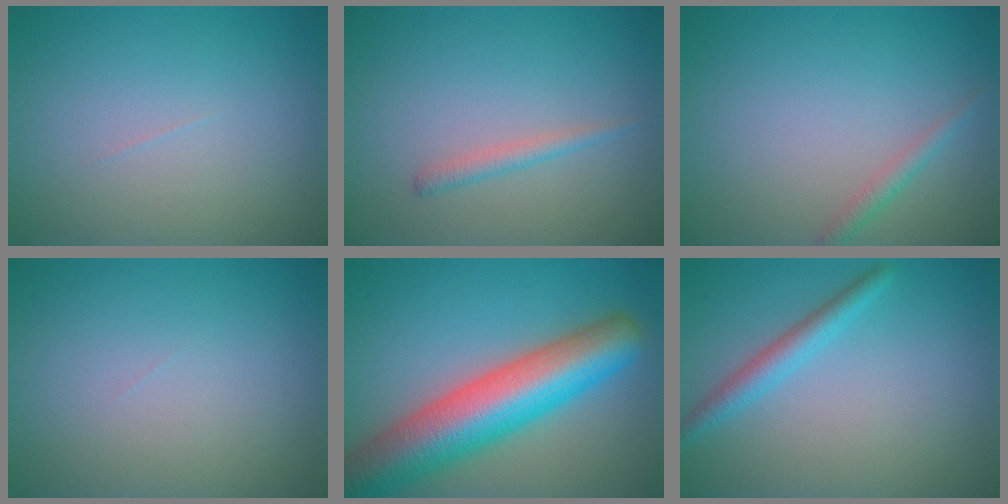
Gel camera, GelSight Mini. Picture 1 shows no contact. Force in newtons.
{"total": 1.2, "press": 1.2, "slide": 0.1}
{"total": 1.3, "press": 1.3, "slide": 0.0}
{"total": 0.0}
{"total": 11.3, "press": 11.3, "slide": 0.5}
{"total": 2.4, "press": 2.4, "slide": 0.1}